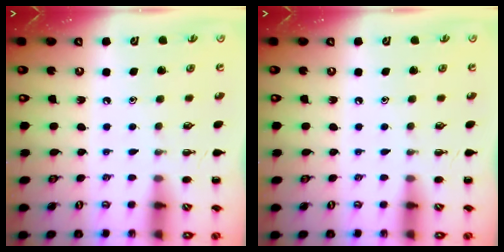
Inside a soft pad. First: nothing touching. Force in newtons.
{"total": 0.0}